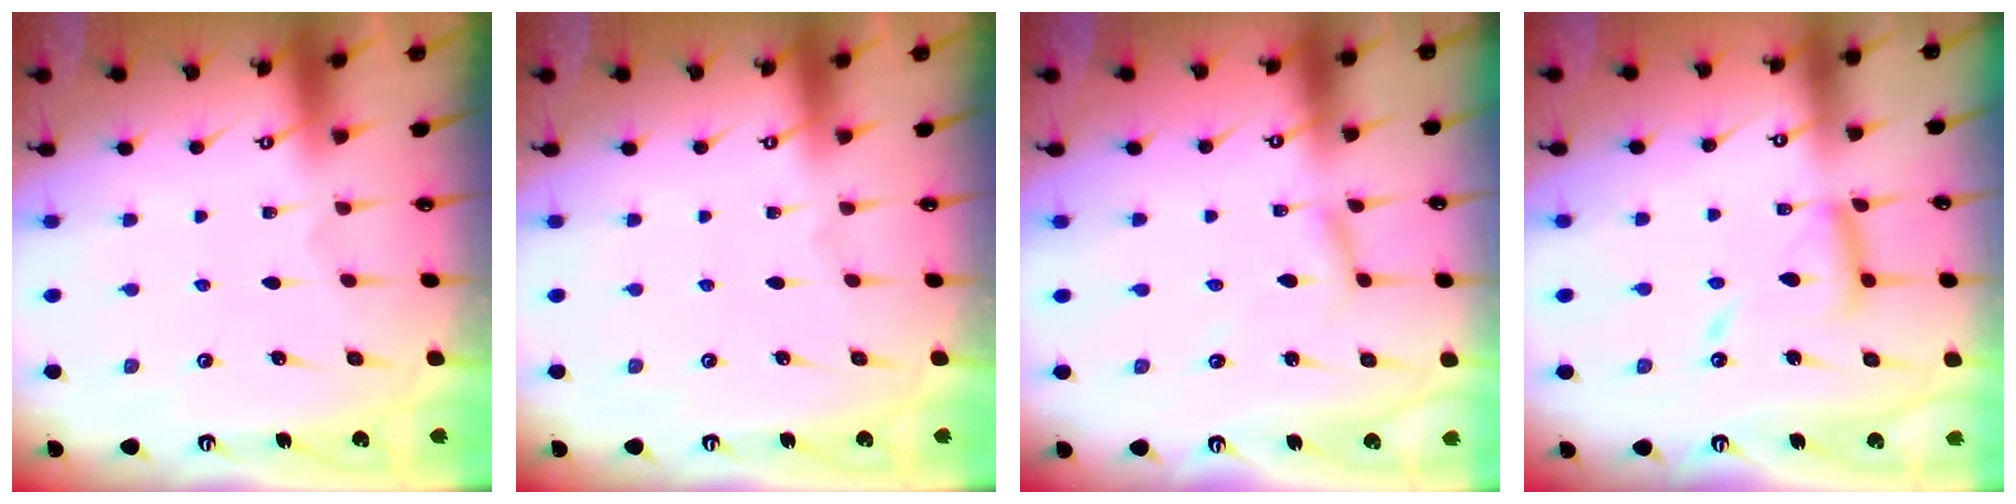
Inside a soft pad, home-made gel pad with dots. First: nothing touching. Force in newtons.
{"total": 0.0}
{"total": 2.3, "press": 2.3, "slide": 0.2}
{"total": 13.0, "press": 12.9, "slide": 1.1}